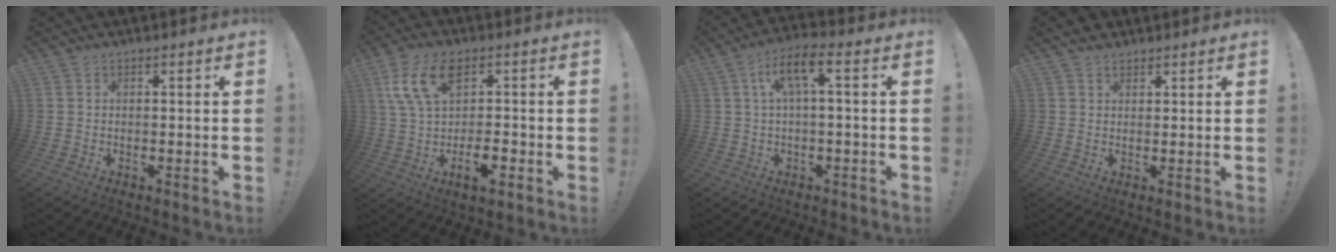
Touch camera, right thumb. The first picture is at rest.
{"total": 13.3, "force": [-0.1, 7.5, 11.0], "torque": [-0.212, 0.006, -0.001]}
{"total": 7.9, "force": [1.3, 1.8, 7.6], "torque": [-0.138, 0.007, 0.023]}
{"total": 2.4, "force": [1.9, 1.4, 0.4], "torque": [0.005, -0.012, 0.034]}